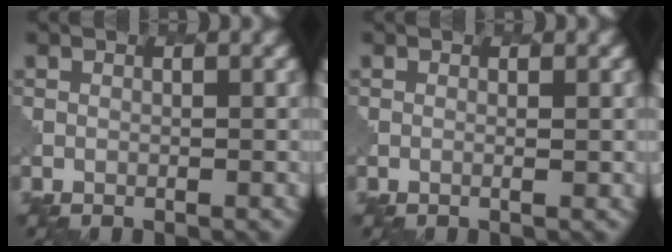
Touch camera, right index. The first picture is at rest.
{"total": 0.8, "force": [0.3, 0.2, 0.7], "torque": [-0.008, -0.001, -0.002]}